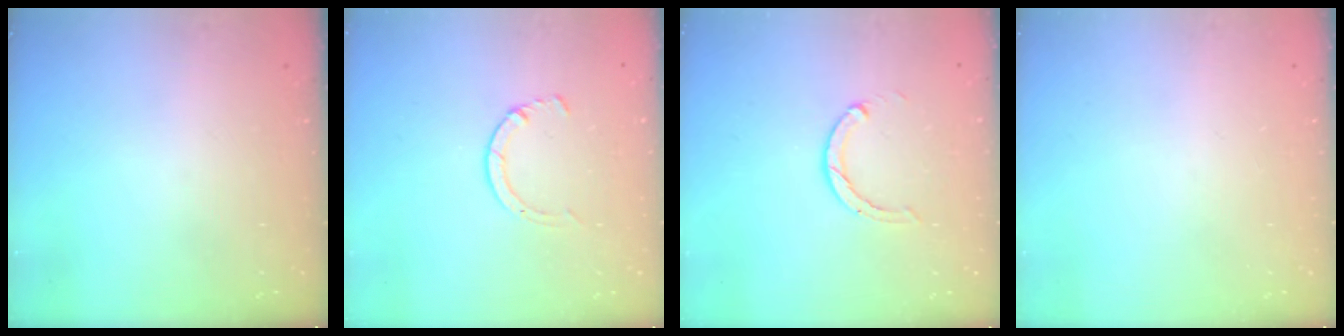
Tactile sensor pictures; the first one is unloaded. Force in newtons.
{"total": 2.8, "press": 2.8, "slide": 0.4}
{"total": 2.0, "press": 2.0, "slide": 0.3}
{"total": 0.0}